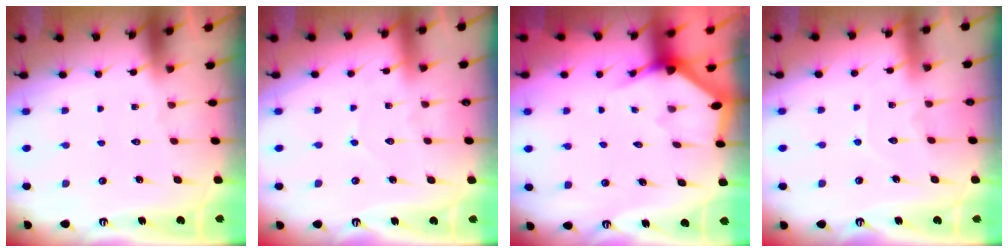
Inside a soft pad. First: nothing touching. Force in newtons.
{"total": 3.9, "press": 3.8, "slide": 0.3}
{"total": 2.6, "press": 2.6, "slide": 0.2}
{"total": 5.5, "press": 5.4, "slide": 0.5}